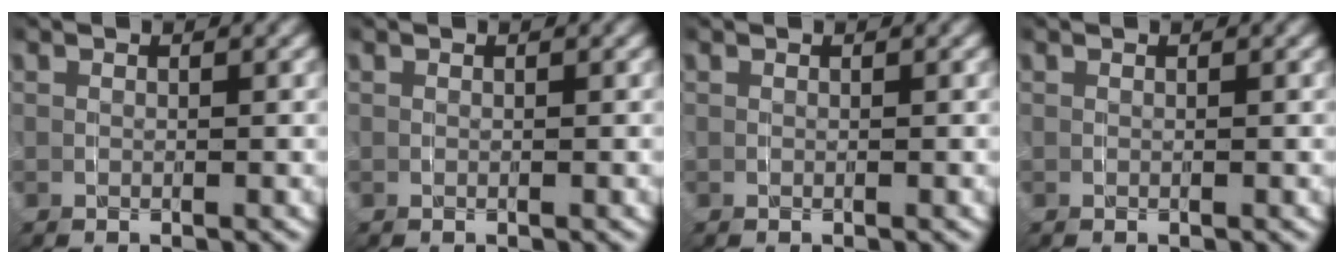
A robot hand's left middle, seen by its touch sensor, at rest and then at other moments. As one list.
[{"total": 0.0}, {"total": 0.0}, {"total": 0.0}]